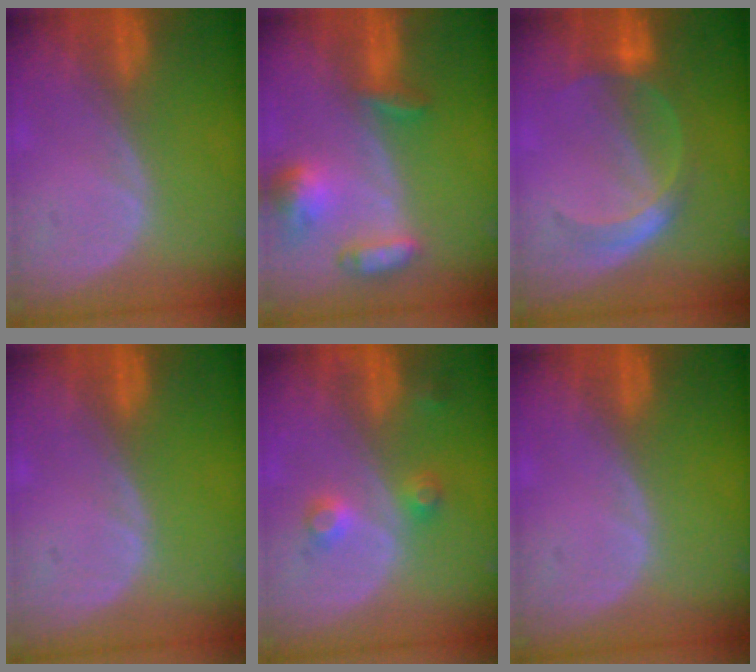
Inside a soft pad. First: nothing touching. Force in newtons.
{"total": 6.3, "press": 6.2, "slide": 0.9}
{"total": 5.1, "press": 5.0, "slide": 0.8}
{"total": 0.0}
{"total": 3.7, "press": 3.4, "slide": 1.3}
{"total": 0.0}